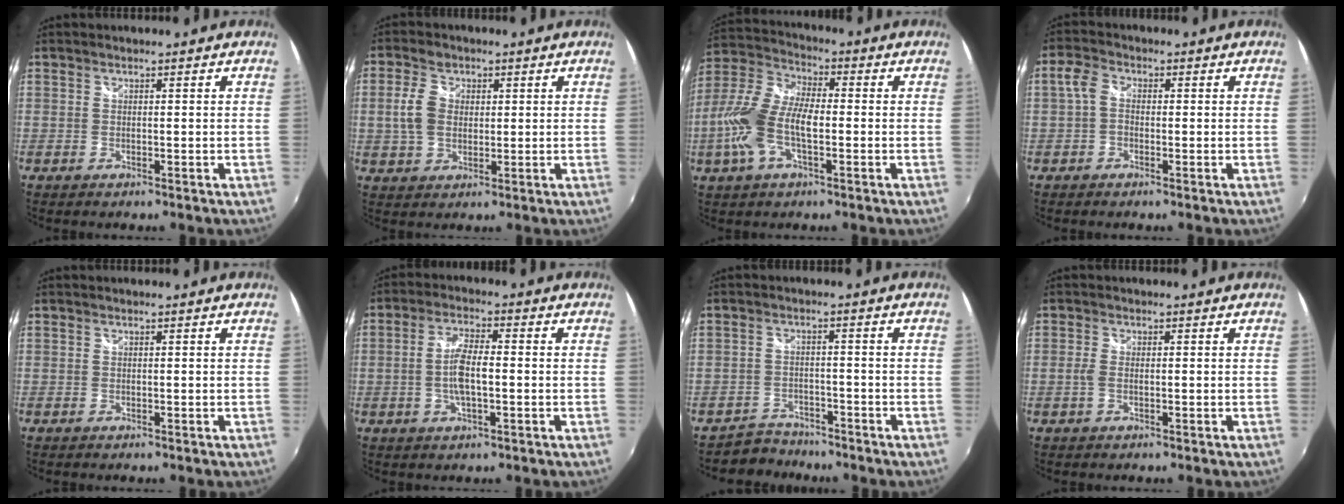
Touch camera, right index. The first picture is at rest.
{"total": 5.9, "force": [0.6, 4.4, 3.9], "torque": [-0.082, 0.012, 0.014]}
{"total": 13.3, "force": [-2.9, 5.8, 11.6], "torque": [-0.254, 0.005, -0.062]}
{"total": 3.1, "force": [-0.9, 2.2, 2.0], "torque": [-0.042, 0.010, -0.021]}
{"total": 0.0}
{"total": 6.5, "force": [-0.9, 1.8, 6.1], "torque": [-0.120, 0.004, -0.019]}
{"total": 4.4, "force": [-3.8, 2.2, -0.5], "torque": [-0.005, 0.013, -0.067]}
{"total": 1.8, "force": [-0.4, 0.8, 1.5], "torque": [-0.037, -0.001, -0.010]}